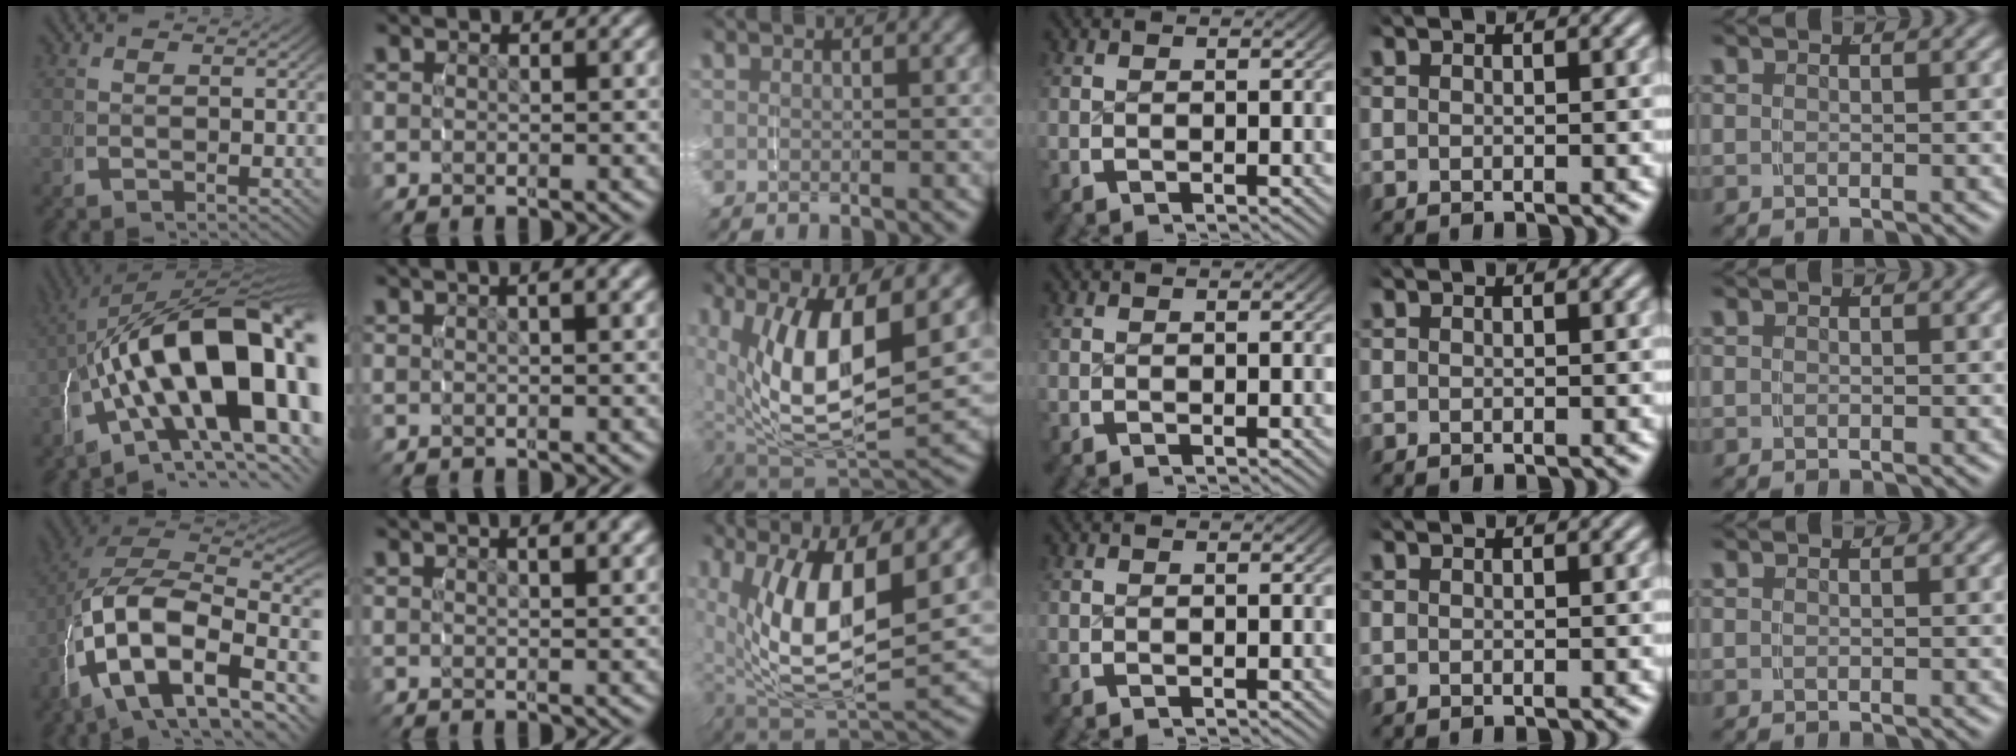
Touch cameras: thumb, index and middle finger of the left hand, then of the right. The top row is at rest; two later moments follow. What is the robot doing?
{"motion": "grasp_and_lifting", "object": "water bottle"}